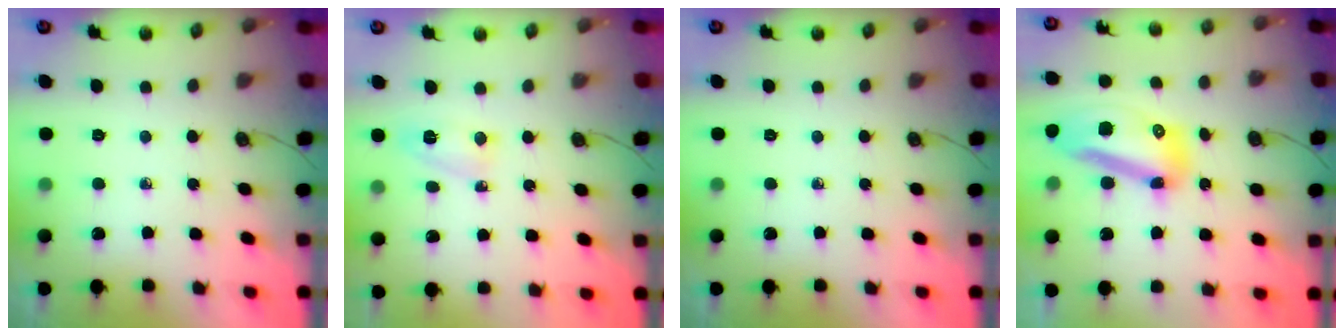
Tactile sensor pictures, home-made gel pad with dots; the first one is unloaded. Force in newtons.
{"total": 3.8, "press": 3.6, "slide": 1.0}
{"total": 0.0}
{"total": 14.7, "press": 14.4, "slide": 3.3}